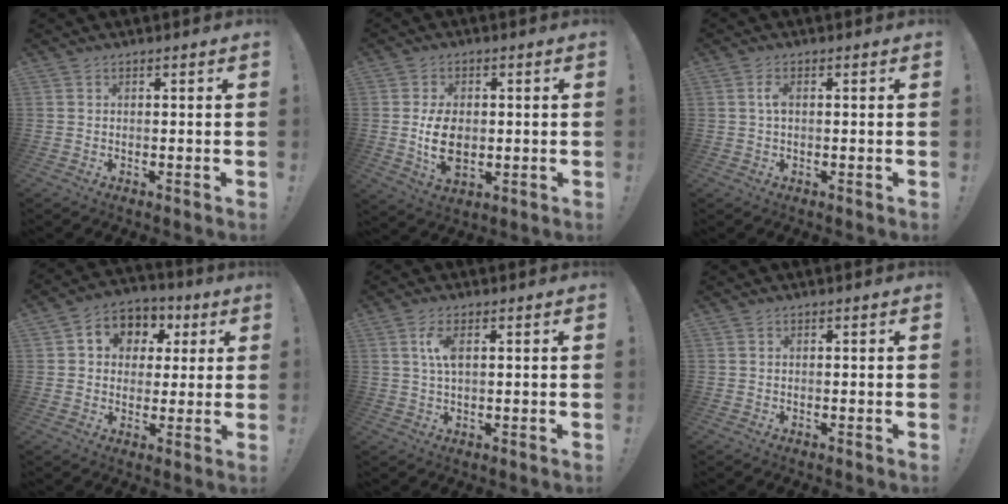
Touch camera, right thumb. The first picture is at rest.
{"total": 10.0, "force": [-0.7, 6.4, 7.6], "torque": [-0.132, -0.007, -0.012]}
{"total": 2.7, "force": [0.3, 1.2, 2.4], "torque": [-0.041, 0.004, 0.001]}
{"total": 8.5, "force": [1.7, 7.8, 3.1], "torque": [-0.038, -0.005, 0.037]}
{"total": 5.1, "force": [1.3, 2.0, 4.5], "torque": [-0.083, -0.003, 0.016]}
{"total": 0.0}